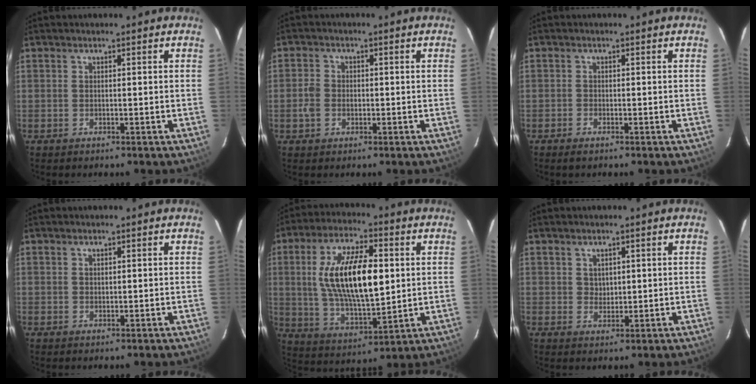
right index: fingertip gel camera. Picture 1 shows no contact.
{"total": 3.3, "force": [-0.8, 2.8, 1.7], "torque": [-0.042, 0.008, -0.016]}
{"total": 1.1, "force": [-0.9, 0.4, 0.4], "torque": [-0.012, -0.003, -0.020]}
{"total": 0.8, "force": [0.5, 0.5, 0.3], "torque": [-0.003, 0.003, 0.010]}
{"total": 18.2, "force": [2.8, 7.3, 16.5], "torque": [-0.306, 0.007, 0.061]}
{"total": 2.2, "force": [1.1, 1.8, 0.7], "torque": [-0.006, 0.004, 0.022]}